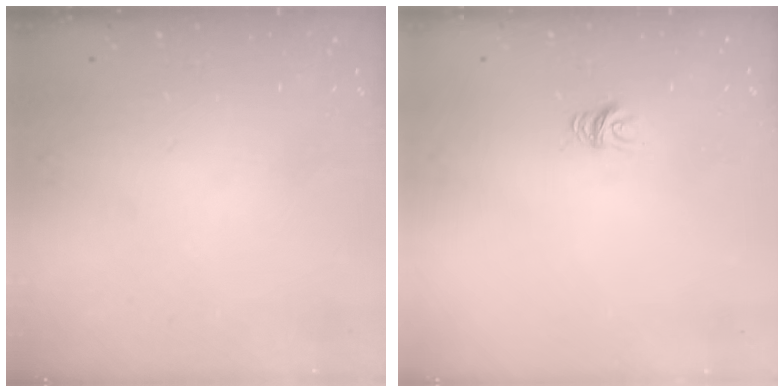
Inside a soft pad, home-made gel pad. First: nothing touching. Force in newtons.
{"total": 4.7, "press": 4.7, "slide": 0.3}